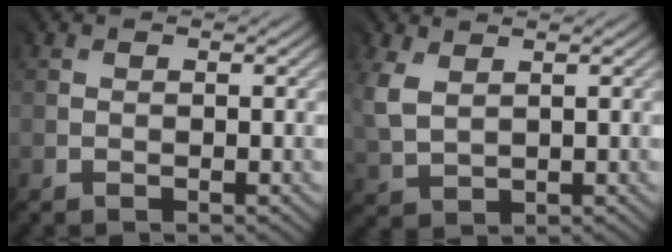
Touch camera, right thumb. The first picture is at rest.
{"total": 3.7, "force": [2.6, 2.3, 1.2], "torque": [-0.050, 0.009, 0.053]}